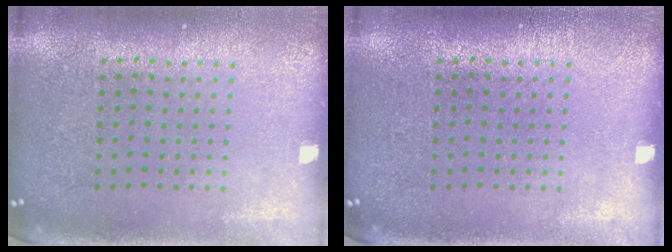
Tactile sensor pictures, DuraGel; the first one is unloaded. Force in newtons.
{"total": 0.0}